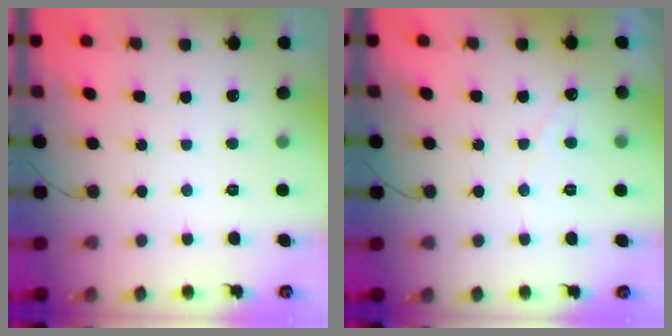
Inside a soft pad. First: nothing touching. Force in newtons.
{"total": 2.7, "press": 2.7, "slide": 0.0}